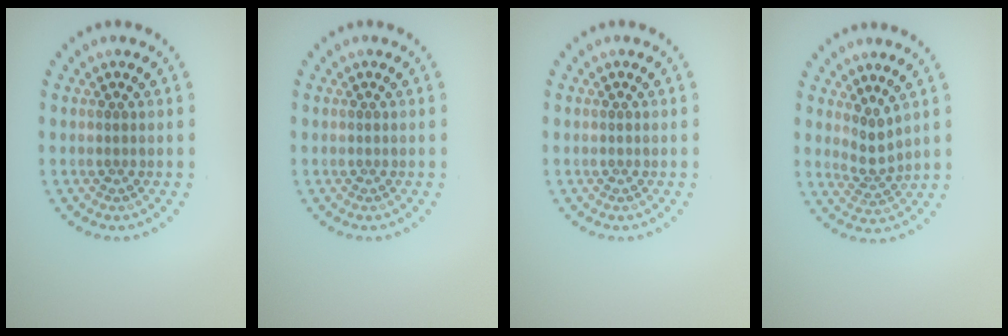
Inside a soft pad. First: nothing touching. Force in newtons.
{"total": 0.0}
{"total": 0.0}
{"total": 2.1, "press": 1.4, "slide": 1.5}